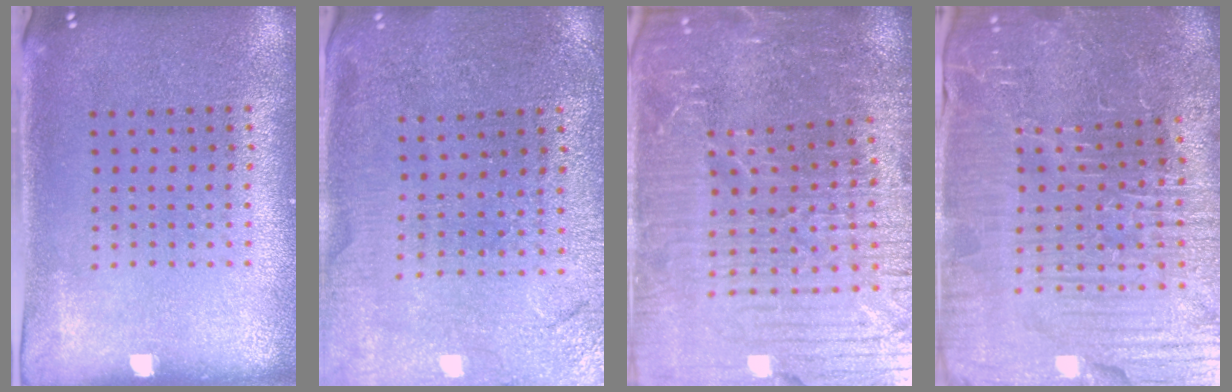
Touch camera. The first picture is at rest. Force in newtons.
{"total": 0.7, "press": 0.7, "slide": 0.1}
{"total": 5.6, "press": 5.1, "slide": 2.2}
{"total": 5.8, "press": 5.5, "slide": 1.7}